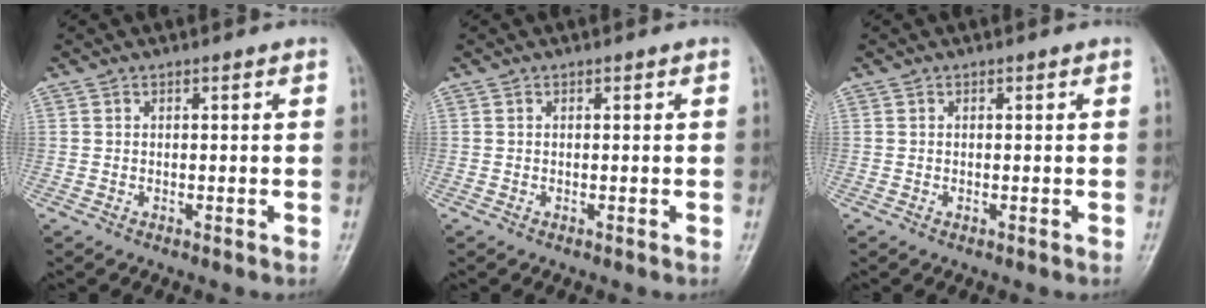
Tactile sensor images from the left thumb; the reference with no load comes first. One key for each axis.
{"total": 0.0}
{"total": 0.0}